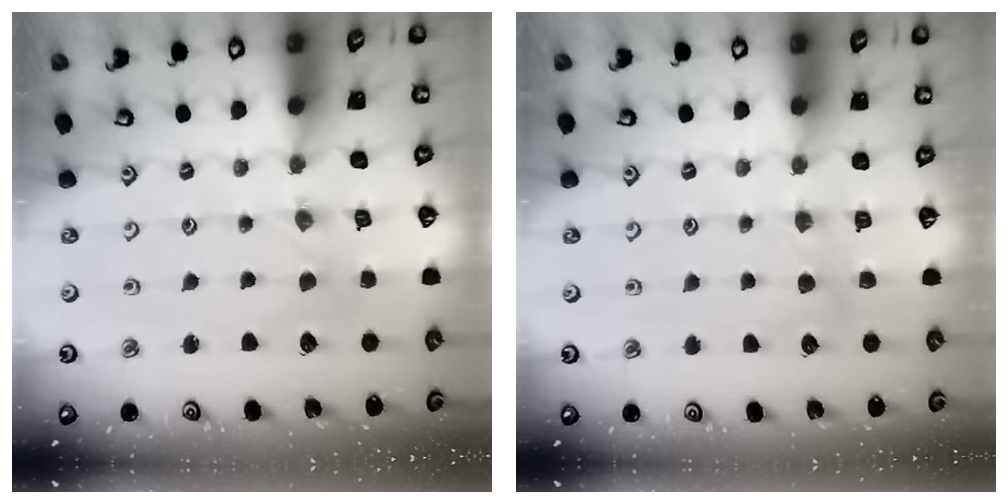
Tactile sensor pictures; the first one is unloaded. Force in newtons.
{"total": 4.4, "press": 4.3, "slide": 0.6}